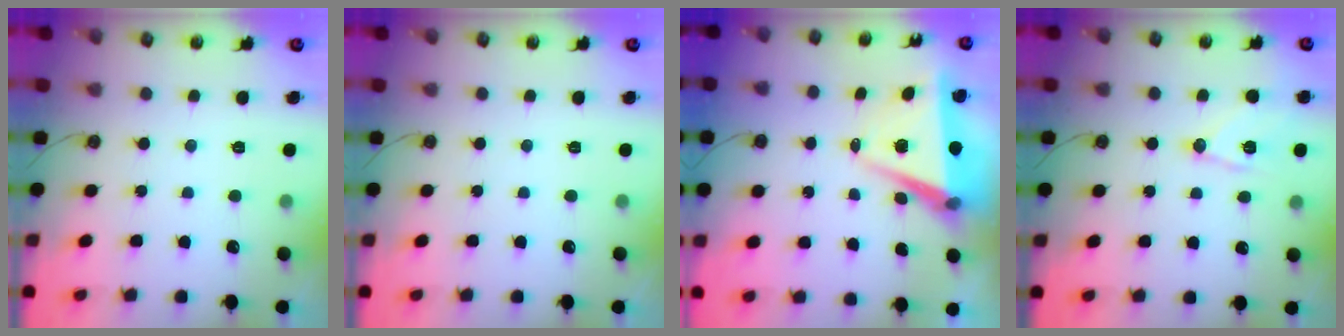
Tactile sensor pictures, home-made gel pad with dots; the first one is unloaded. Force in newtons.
{"total": 0.0}
{"total": 6.6, "press": 4.7, "slide": 4.7}
{"total": 10.9, "press": 10.9, "slide": 0.7}